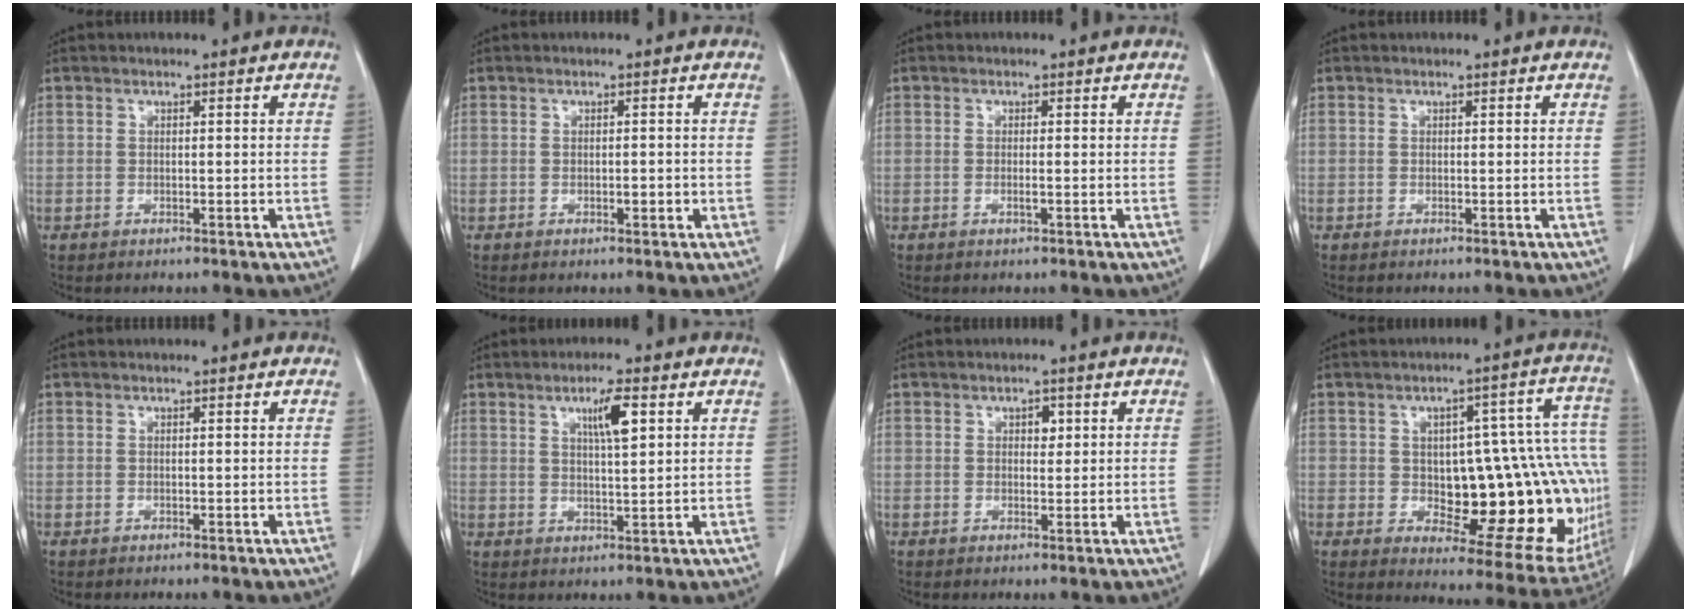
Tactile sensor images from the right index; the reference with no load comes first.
{"total": 1.2, "force": [-0.3, 0.6, 1.0], "torque": [-0.016, 0.001, -0.001]}
{"total": 0.8, "force": [-0.2, 0.0, 0.8], "torque": [-0.017, -0.001, -0.003]}
{"total": 0.0}
{"total": 0.0}
{"total": 5.2, "force": [2.2, 0.5, 4.6], "torque": [-0.078, 0.000, 0.037]}
{"total": 1.7, "force": [0.6, 1.1, 1.2], "torque": [-0.013, 0.000, 0.007]}
{"total": 23.8, "force": [-2.5, 8.2, 22.2], "torque": [-0.186, 0.040, -0.001]}